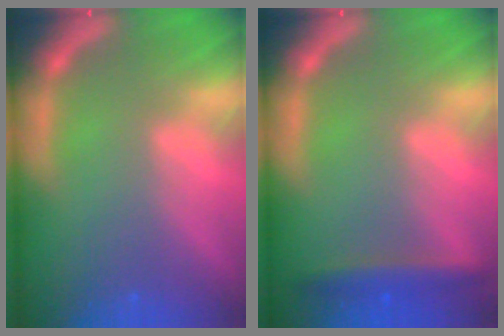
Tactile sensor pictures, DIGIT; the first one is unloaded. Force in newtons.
{"total": 3.0}